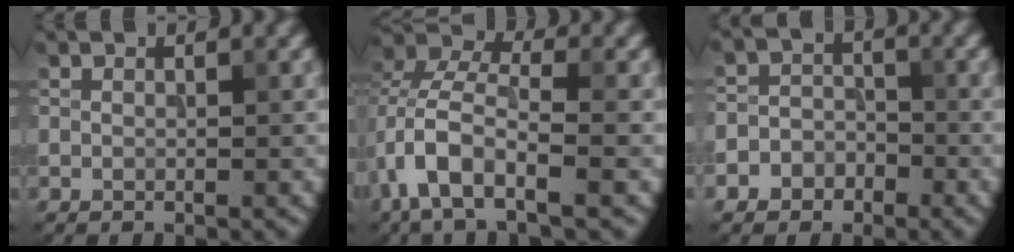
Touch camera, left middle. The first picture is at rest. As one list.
[{"total": 6.9, "force": [-2.3, 3.4, 5.6], "torque": [-0.107, 0.007, -0.049]}, {"total": 3.1, "force": [-1.7, 2.5, 0.6], "torque": [0.018, 0.008, -0.045]}]